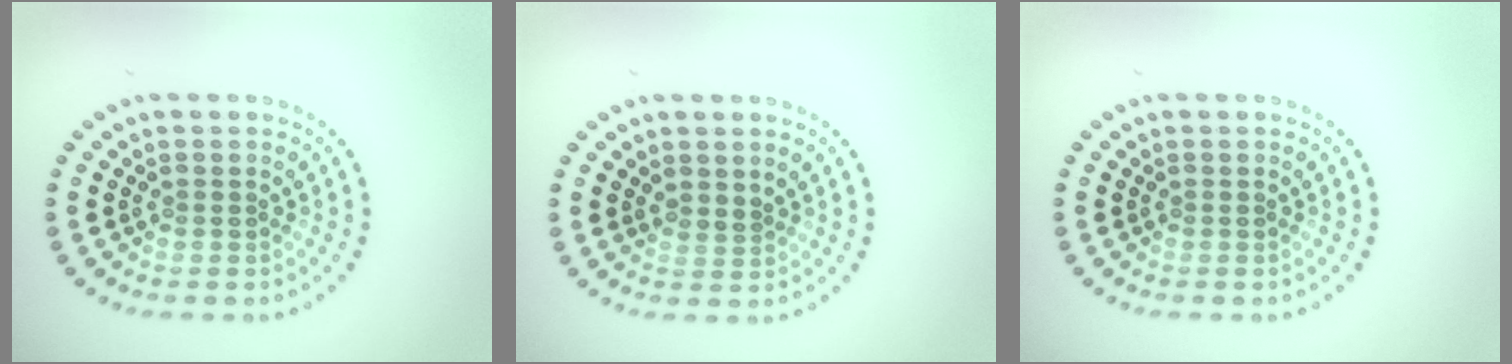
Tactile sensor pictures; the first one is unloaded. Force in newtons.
{"total": 0.6, "press": 0.4, "slide": 0.5}
{"total": 0.0}